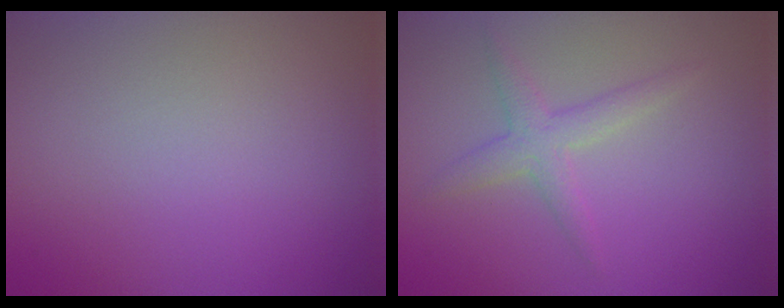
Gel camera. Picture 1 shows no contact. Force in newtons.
{"total": 2.2, "press": 2.2, "slide": 0.1}